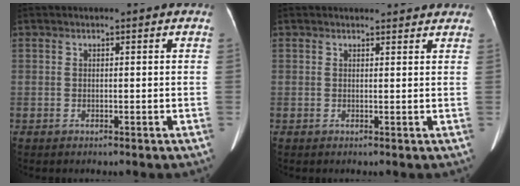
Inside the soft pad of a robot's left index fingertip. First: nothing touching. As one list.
[{"total": 2.6, "force": [2.2, 1.3, 0.0], "torque": [0.007, 0.011, 0.020]}]